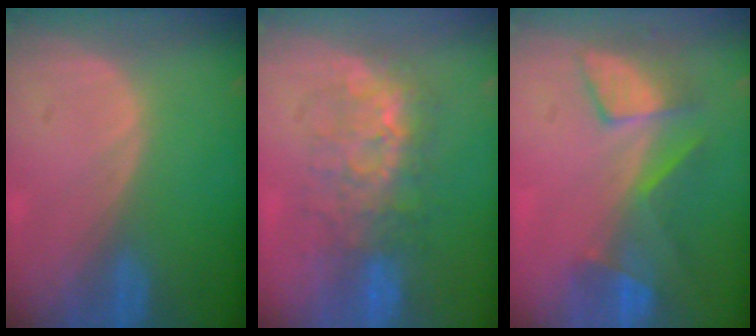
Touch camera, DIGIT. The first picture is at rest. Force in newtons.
{"total": 7.8, "press": 7.6, "slide": 1.5}
{"total": 7.4, "press": 7.1, "slide": 1.9}